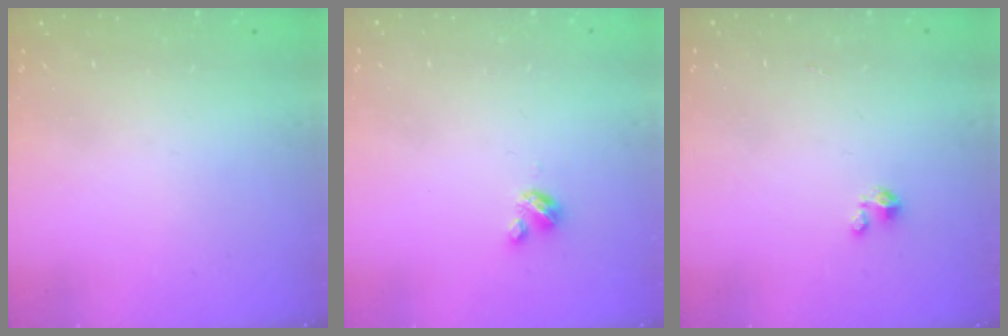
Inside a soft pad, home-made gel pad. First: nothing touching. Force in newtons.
{"total": 2.7, "press": 2.7, "slide": 0.3}
{"total": 1.5, "press": 1.5, "slide": 0.1}